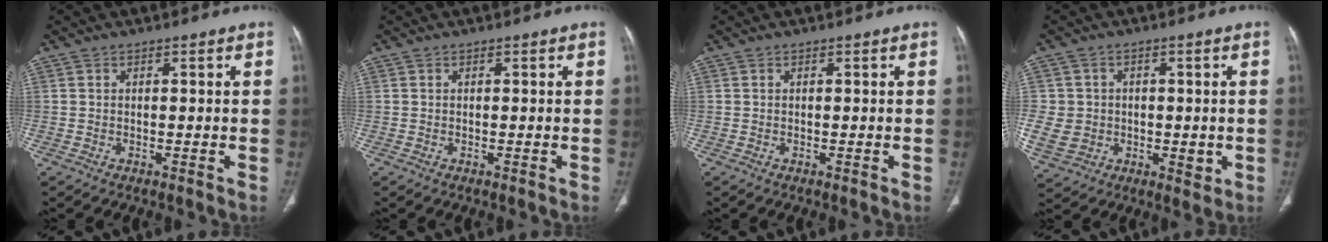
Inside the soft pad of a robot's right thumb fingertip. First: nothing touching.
{"total": 0.0}
{"total": 0.0}
{"total": 10.1, "force": [-1.0, 8.9, 4.8], "torque": [-0.064, 0.005, -0.001]}